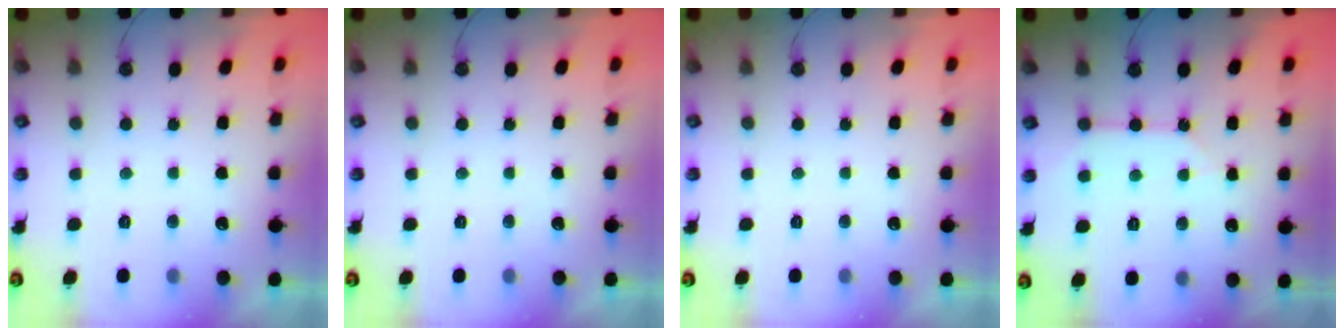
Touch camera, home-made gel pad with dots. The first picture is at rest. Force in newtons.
{"total": 0.0}
{"total": 0.0}
{"total": 5.3, "press": 5.3, "slide": 0.6}